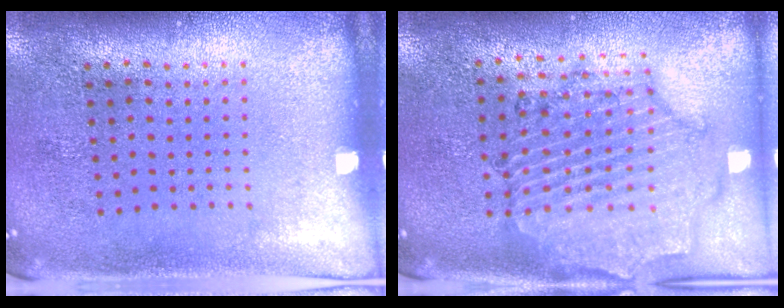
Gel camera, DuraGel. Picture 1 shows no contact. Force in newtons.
{"total": 1.4, "press": 1.4, "slide": 0.2}